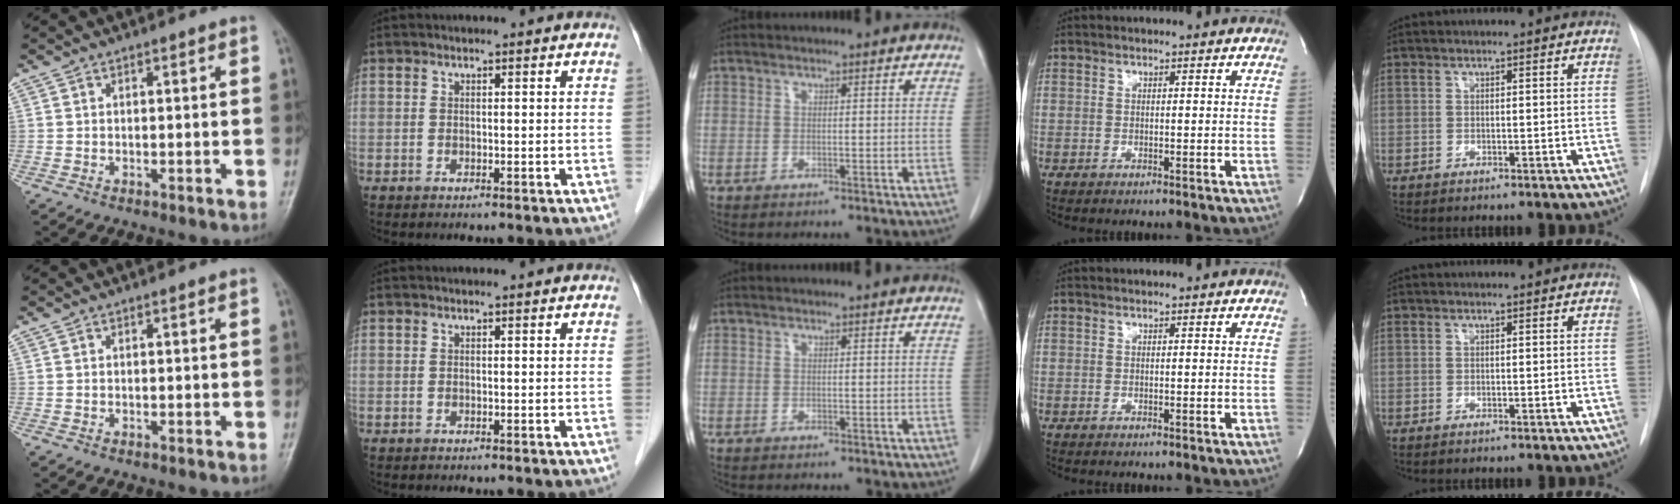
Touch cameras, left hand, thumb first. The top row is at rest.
{}